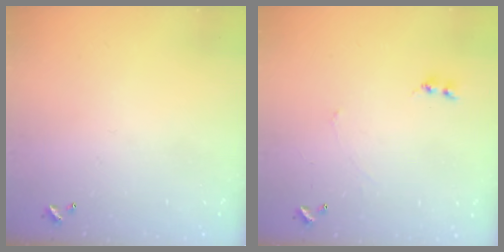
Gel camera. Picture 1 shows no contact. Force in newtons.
{"total": 1.6, "press": 1.5, "slide": 0.5}